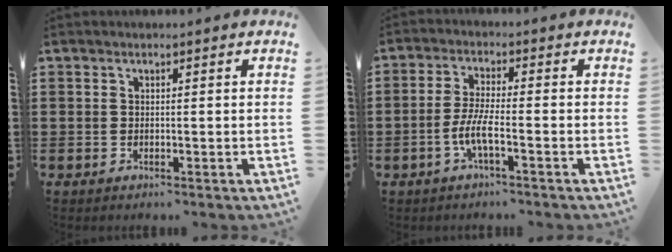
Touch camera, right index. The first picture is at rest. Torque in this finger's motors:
{"motor_torque": [-0.34, 1.22, 0.12, 0.09]}